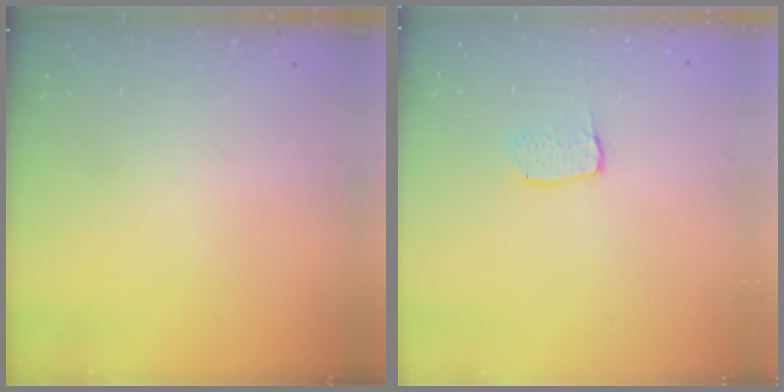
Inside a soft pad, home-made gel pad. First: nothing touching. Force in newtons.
{"total": 5.5, "press": 5.5, "slide": 0.2}